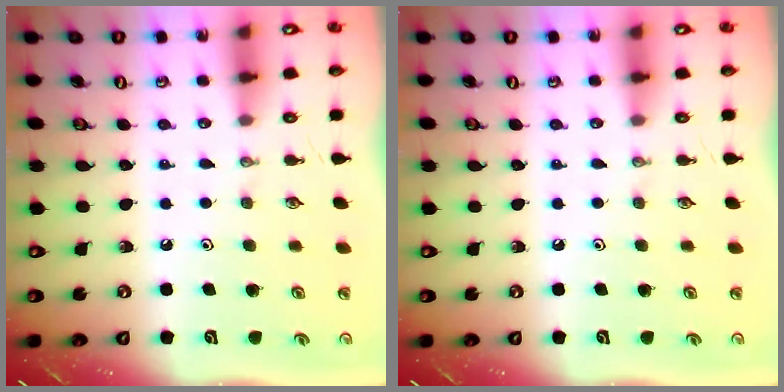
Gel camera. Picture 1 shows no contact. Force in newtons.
{"total": 0.0}